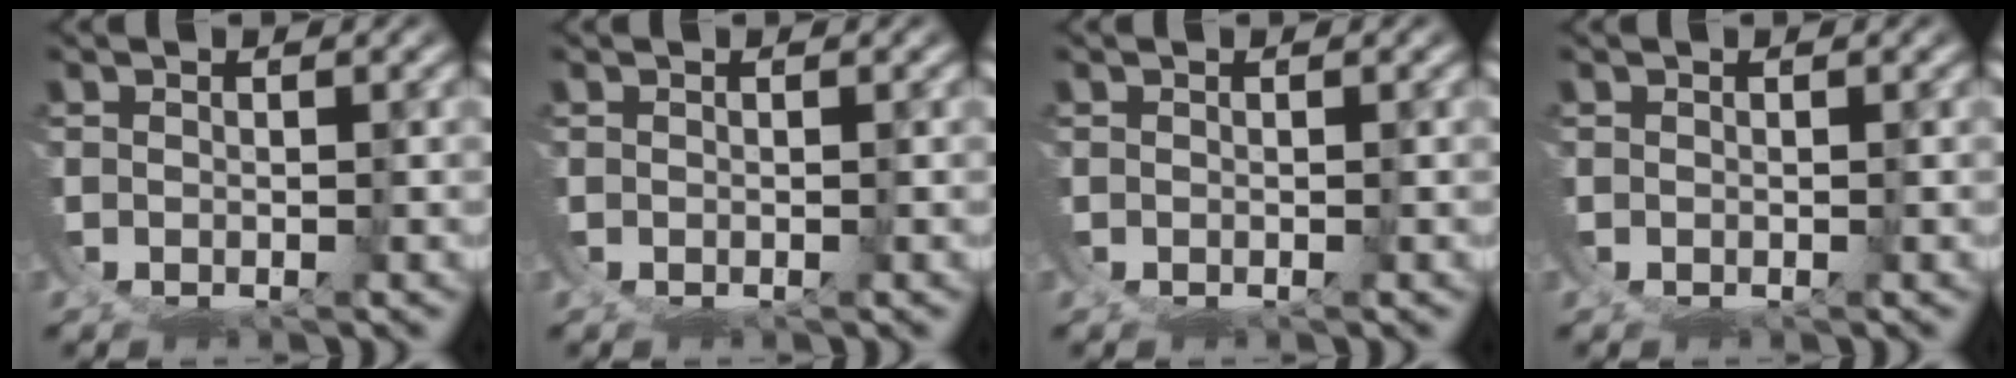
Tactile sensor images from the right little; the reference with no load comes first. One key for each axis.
{"total": 0.0}
{"total": 0.0}
{"total": 0.0}